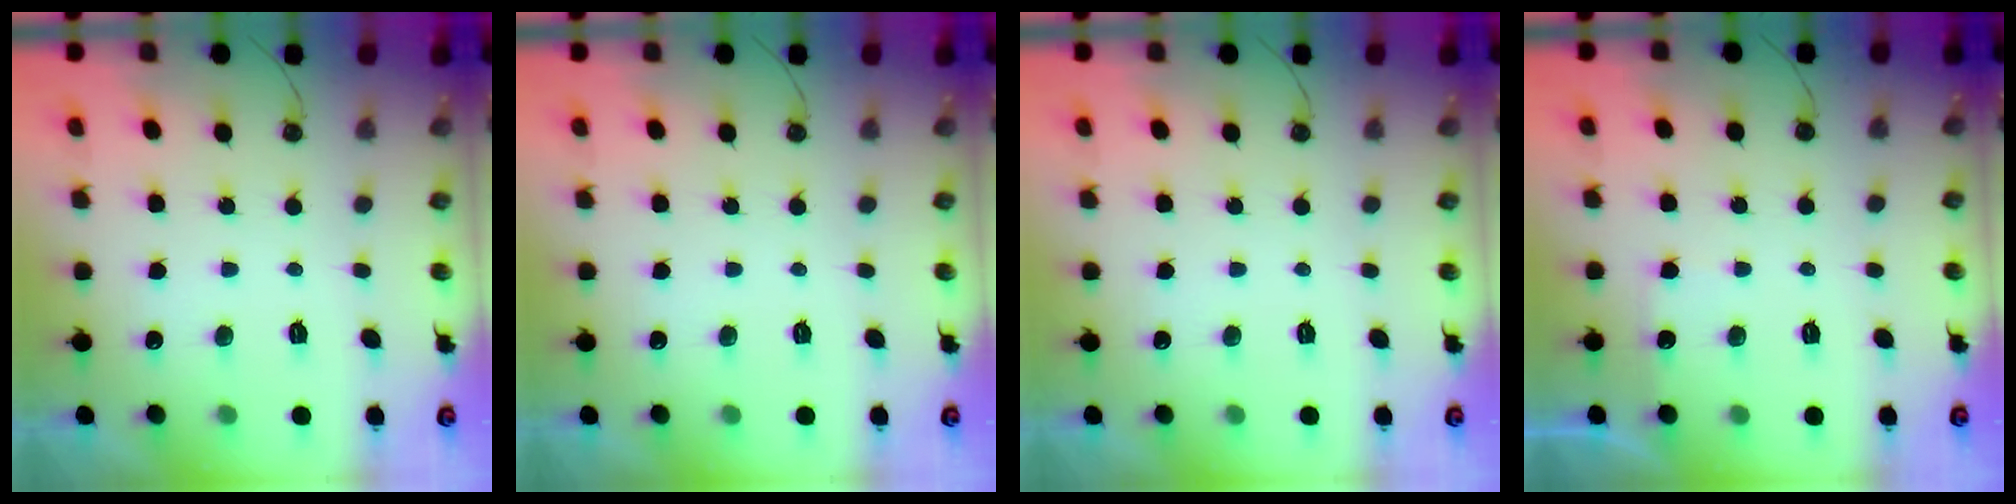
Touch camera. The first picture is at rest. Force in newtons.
{"total": 0.0}
{"total": 0.0}
{"total": 2.4, "press": 2.3, "slide": 0.4}